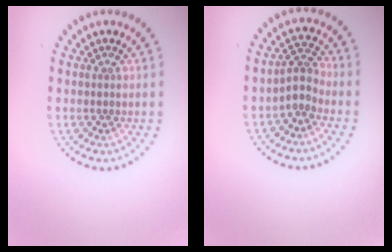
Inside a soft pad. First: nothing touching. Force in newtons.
{"total": 2.1, "press": 1.6, "slide": 1.3}